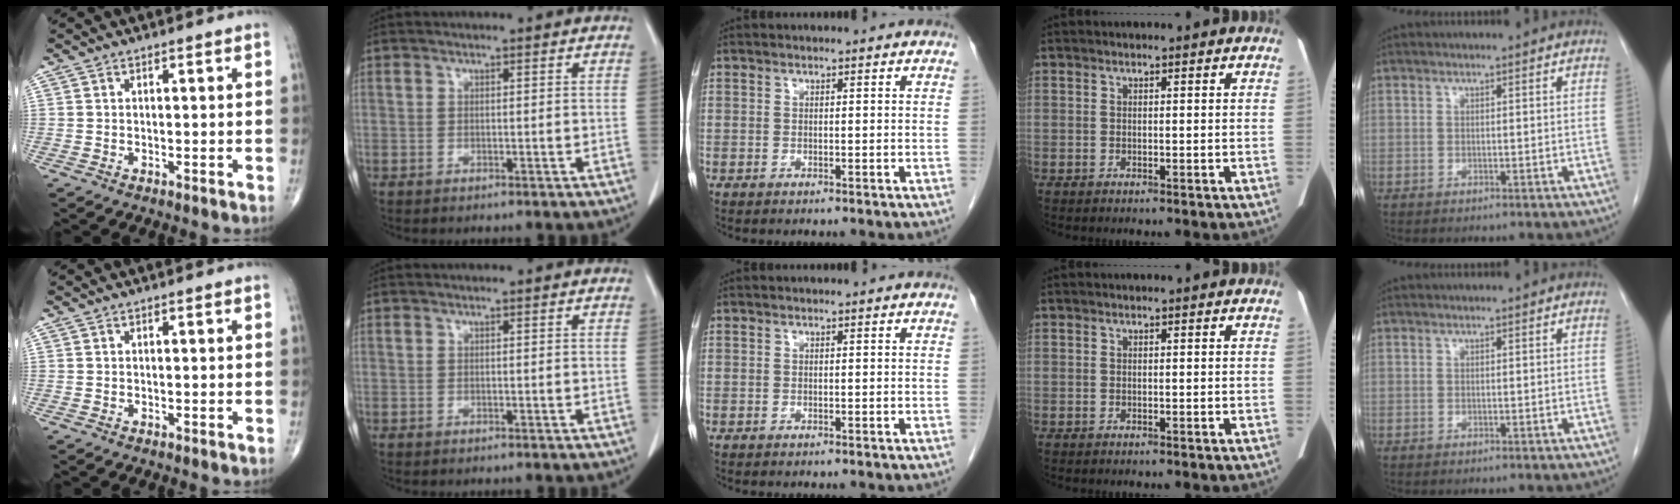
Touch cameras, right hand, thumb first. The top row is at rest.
{}